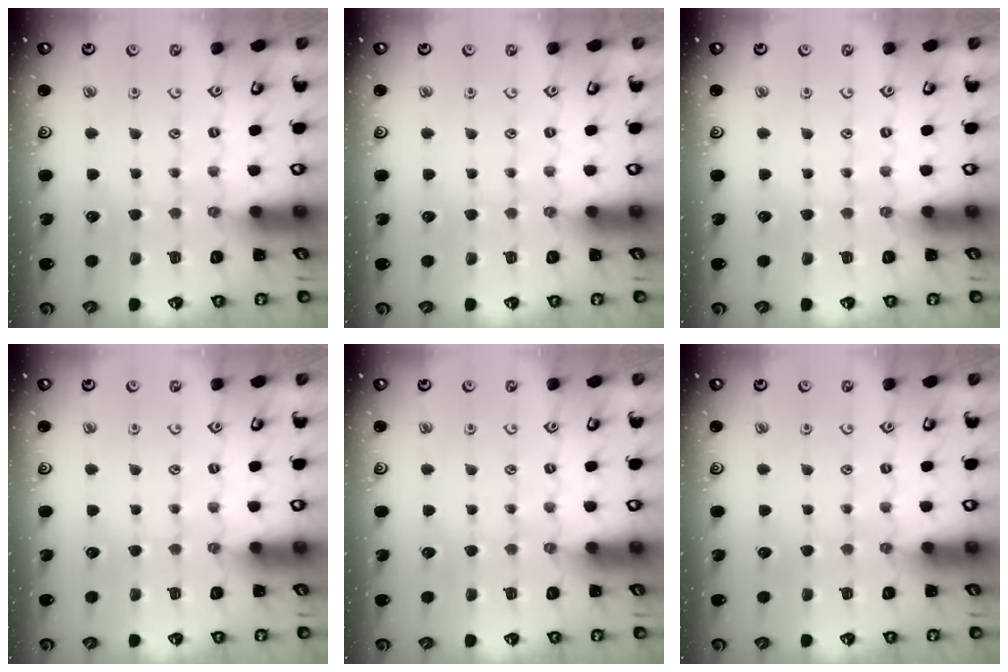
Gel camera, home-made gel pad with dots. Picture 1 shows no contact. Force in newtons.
{"total": 0.0}
{"total": 0.0}
{"total": 0.0}
{"total": 0.0}
{"total": 0.0}